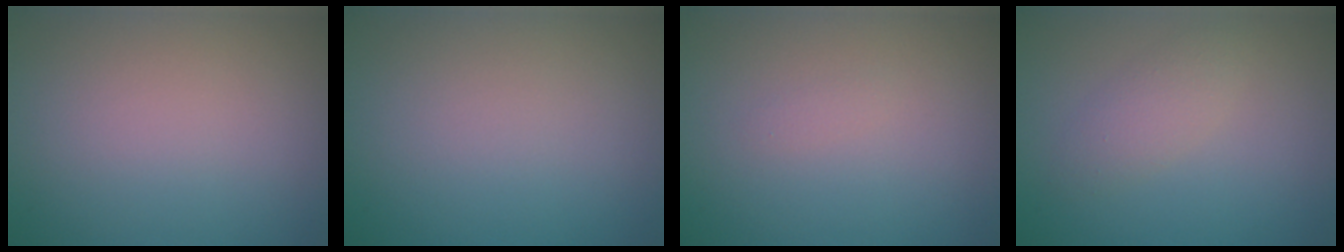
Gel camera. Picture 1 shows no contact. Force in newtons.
{"total": 0.0}
{"total": 0.5, "press": 0.5, "slide": 0.0}
{"total": 2.0, "press": 2.0, "slide": 0.2}